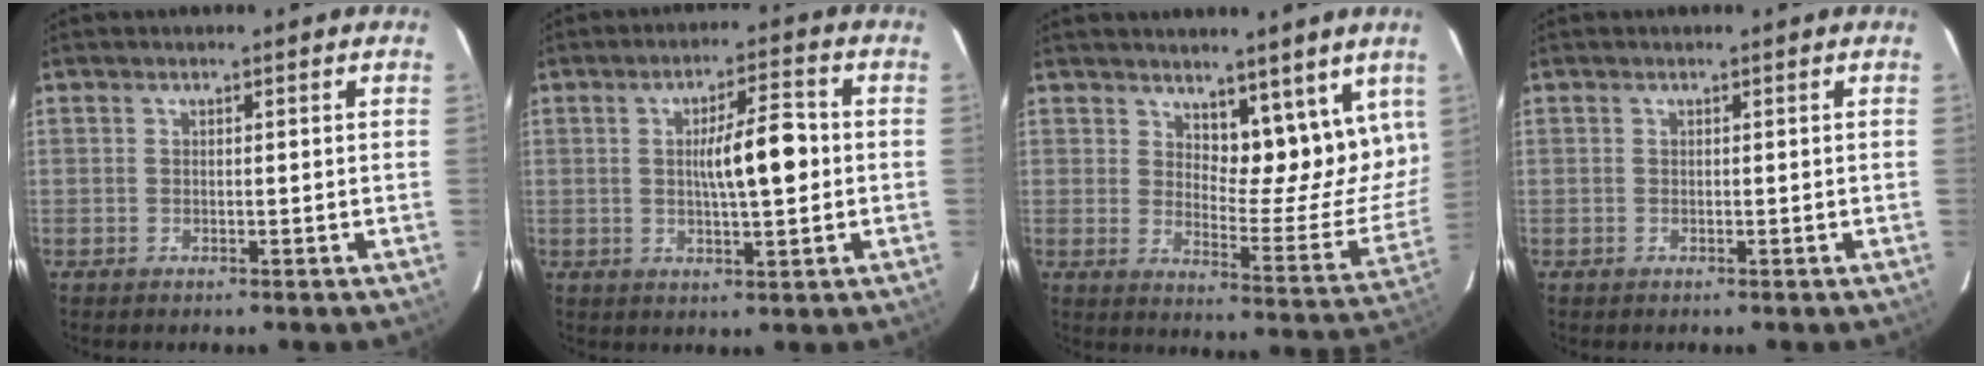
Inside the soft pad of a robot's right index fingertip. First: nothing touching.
{"total": 7.8, "force": [0.2, 1.3, 7.7], "torque": [-0.129, 0.010, 0.003]}
{"total": 11.6, "force": [8.6, 4.3, 6.4], "torque": [-0.074, -0.020, 0.123]}
{"total": 0.0}